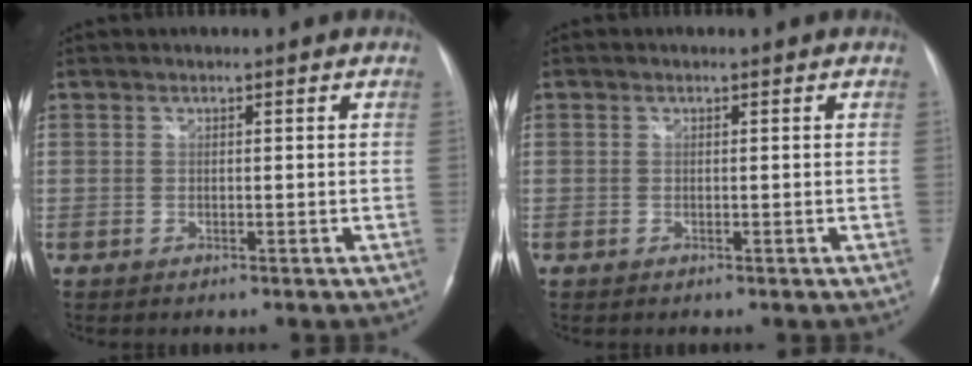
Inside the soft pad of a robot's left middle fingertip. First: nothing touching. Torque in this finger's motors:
{"motor_torque": [-0.02, 0.02, 0.03, 0.01]}